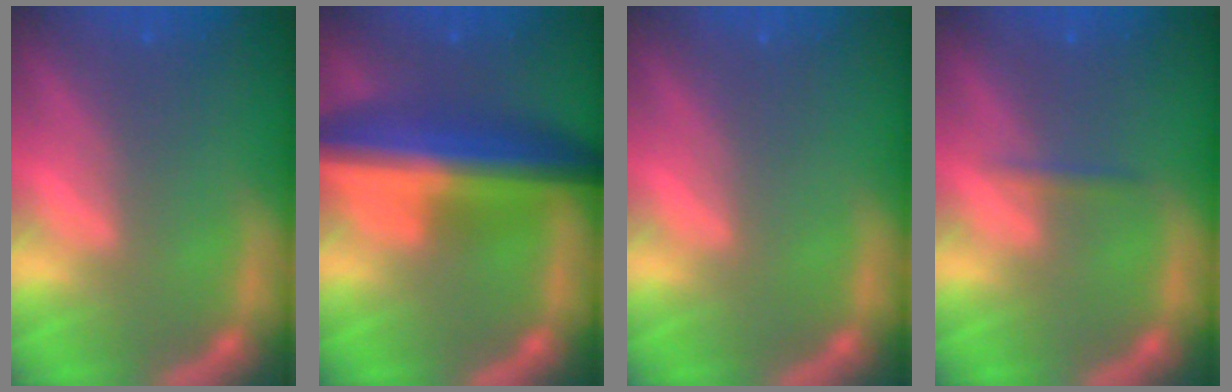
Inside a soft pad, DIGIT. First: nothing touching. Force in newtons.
{"total": 10.0}
{"total": 0.0}
{"total": 0.9}